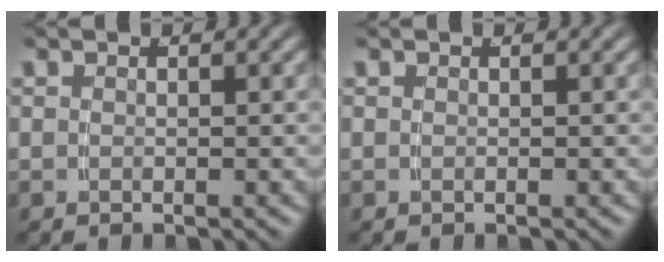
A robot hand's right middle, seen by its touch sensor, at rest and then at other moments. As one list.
[{"total": 0.0}]